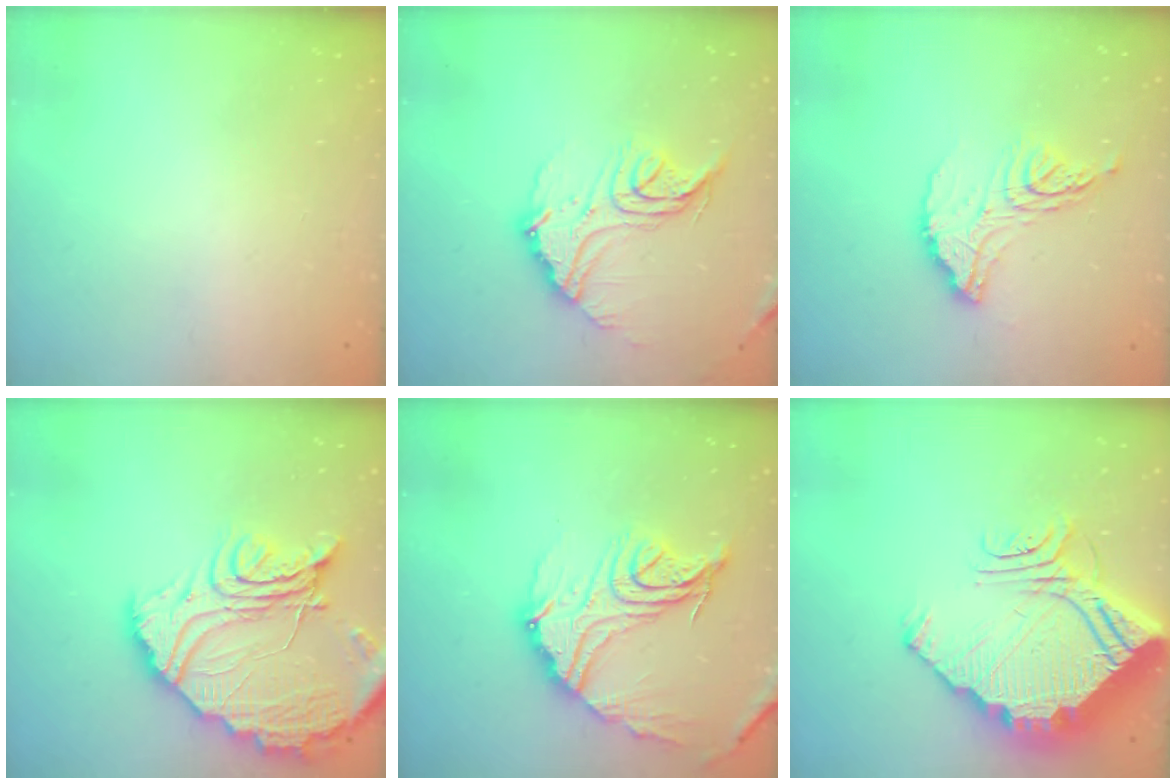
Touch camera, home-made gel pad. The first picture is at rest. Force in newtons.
{"total": 16.1, "press": 16.0, "slide": 1.5}
{"total": 12.9, "press": 12.9, "slide": 1.2}
{"total": 22.2, "press": 22.0, "slide": 2.2}
{"total": 18.2, "press": 18.1, "slide": 1.6}
{"total": 20.4, "press": 20.3, "slide": 1.8}